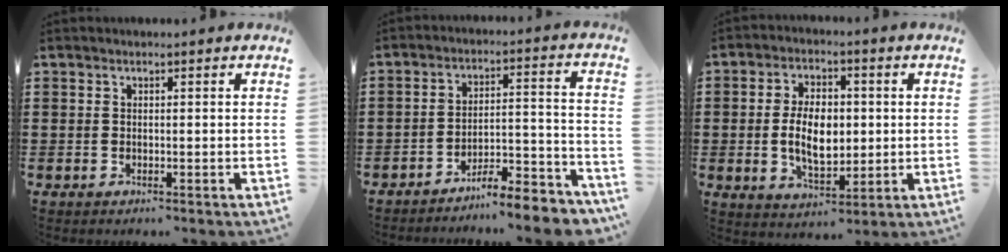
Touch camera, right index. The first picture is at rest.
{"total": 6.9, "force": [-6.7, 0.1, 1.8], "torque": [-0.020, 0.004, -0.129]}
{"total": 8.3, "force": [0.0, 4.8, 6.8], "torque": [-0.134, 0.002, -0.008]}